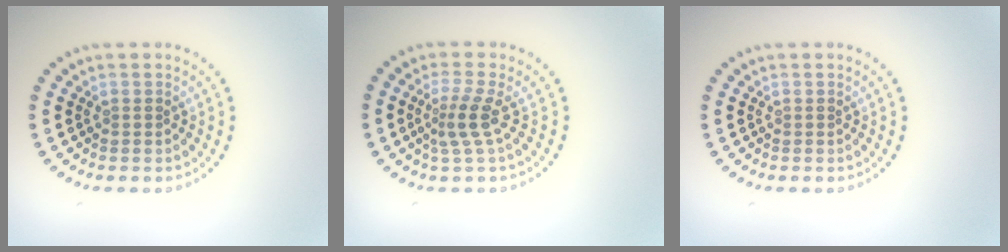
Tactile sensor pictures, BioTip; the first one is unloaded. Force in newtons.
{"total": 2.4, "press": 1.7, "slide": 1.7}
{"total": 0.0}